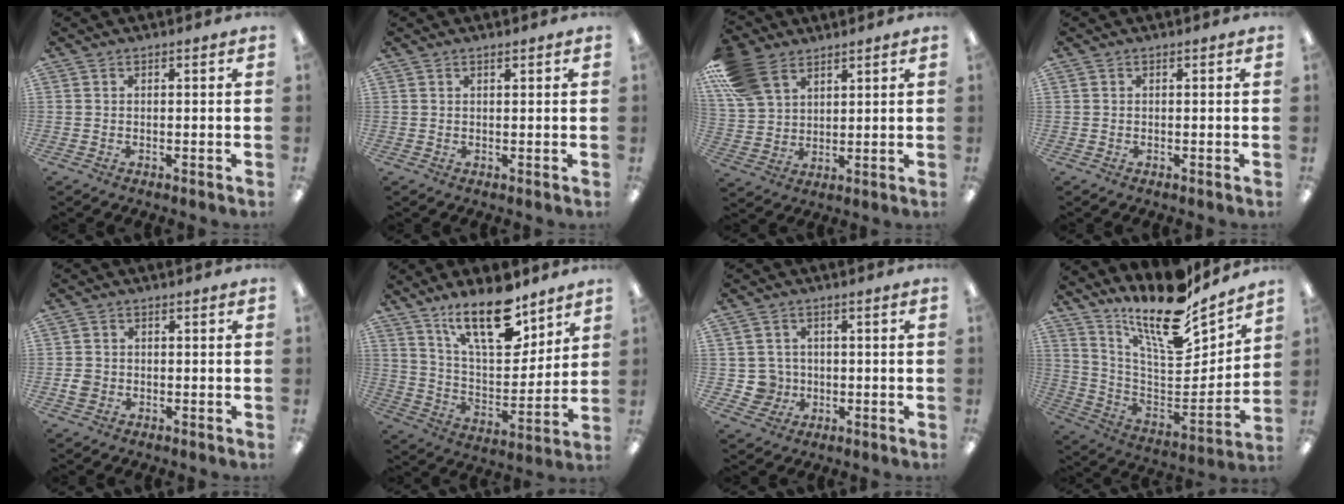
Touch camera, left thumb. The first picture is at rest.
{"total": 0.8, "force": [0.7, 0.1, 0.3], "torque": [-0.008, 0.000, 0.012]}
{"total": 12.2, "force": [7.5, 7.8, 5.6], "torque": [-0.137, -0.018, 0.148]}
{"total": 0.0}
{"total": 2.6, "force": [-0.4, 2.3, 1.0], "torque": [-0.009, 0.001, -0.009]}
{"total": 19.4, "force": [12.7, 7.9, 12.3], "torque": [-0.197, -0.069, 0.213]}
{"total": 5.4, "force": [-0.1, 5.3, 0.9], "torque": [-0.036, 0.006, 0.000]}
{"total": 18.8, "force": [15.1, 5.1, 10.0], "torque": [-0.173, -0.124, 0.258]}